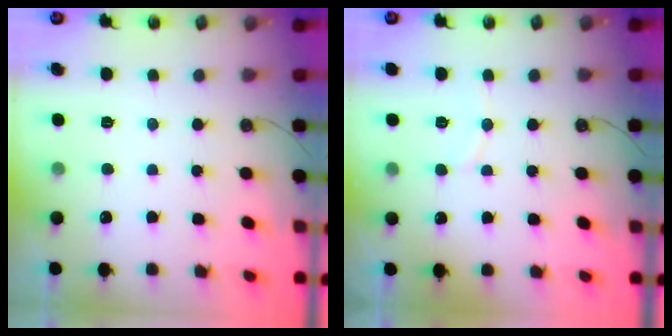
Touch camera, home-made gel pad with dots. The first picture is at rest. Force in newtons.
{"total": 5.3, "press": 5.3, "slide": 0.6}